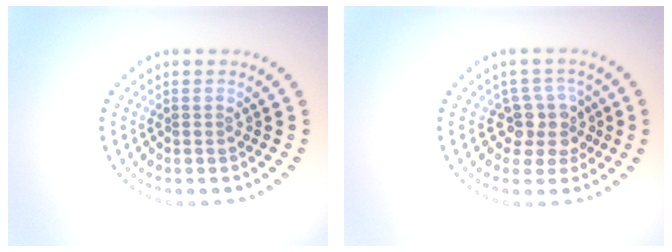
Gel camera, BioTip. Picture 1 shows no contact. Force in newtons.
{"total": 3.1, "press": 2.4, "slide": 1.9}